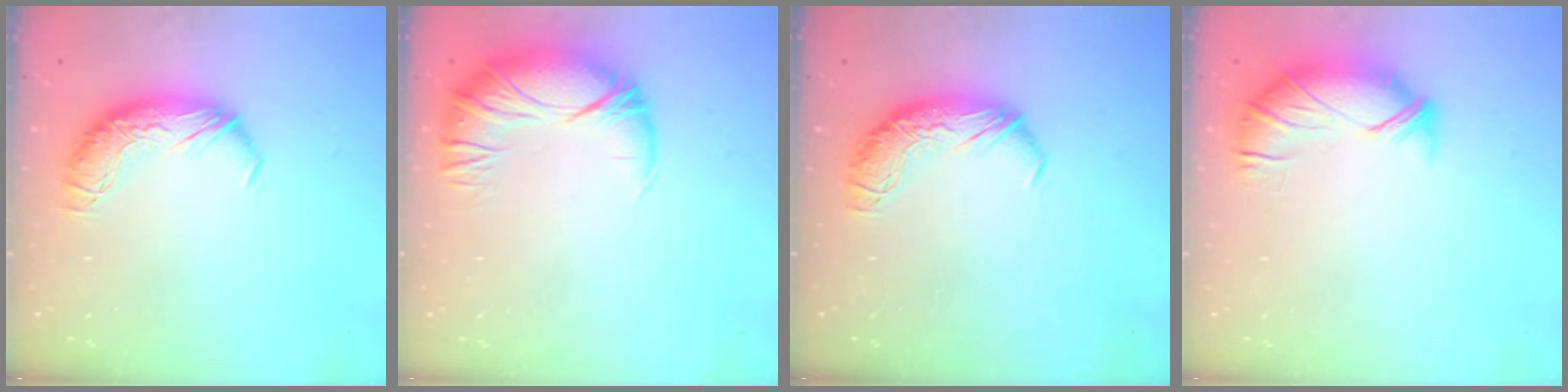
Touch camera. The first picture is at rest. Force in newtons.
{"total": 2.7, "press": 0.9, "slide": 2.5}
{"total": 0.0}
{"total": 2.5, "press": 1.9, "slide": 1.7}